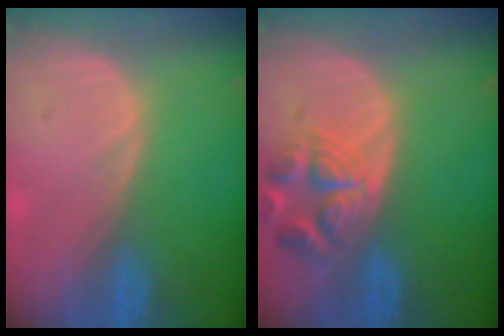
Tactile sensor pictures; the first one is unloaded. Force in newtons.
{"total": 6.9, "press": 6.3, "slide": 2.8}